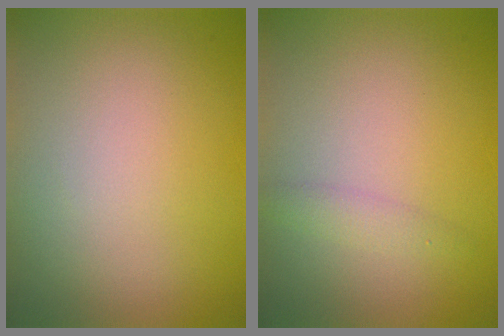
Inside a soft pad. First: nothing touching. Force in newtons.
{"total": 1.3, "press": 1.3, "slide": 0.0}